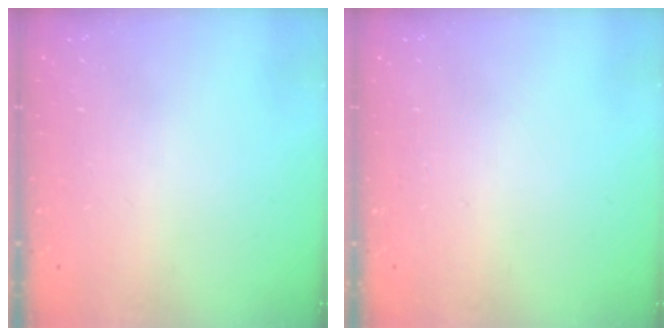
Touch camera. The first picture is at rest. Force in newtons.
{"total": 0.0}